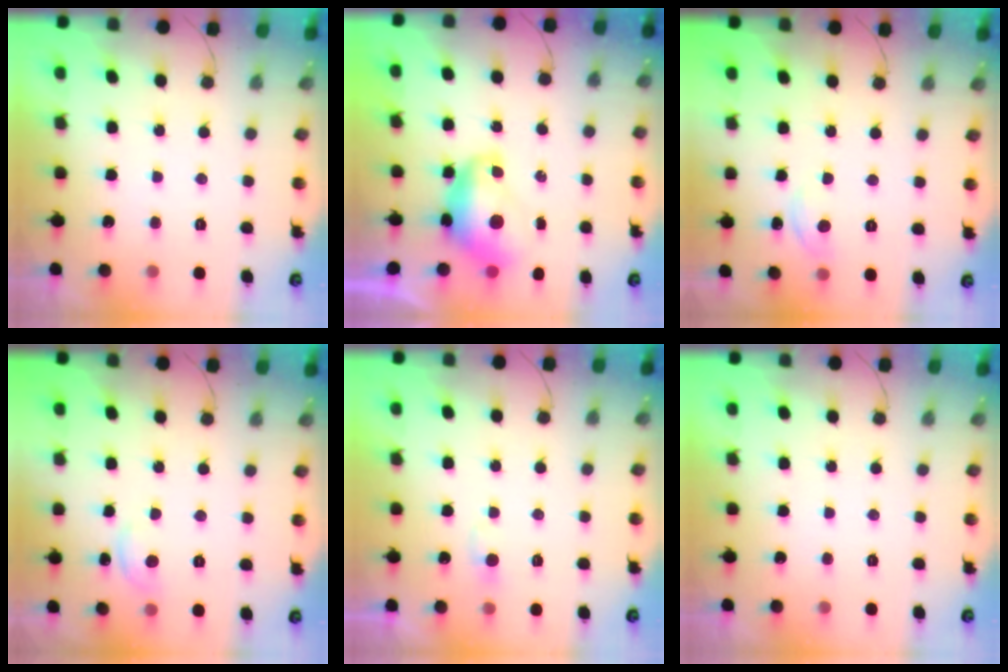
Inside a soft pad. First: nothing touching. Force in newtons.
{"total": 8.5, "press": 8.4, "slide": 0.9}
{"total": 5.1, "press": 5.0, "slide": 0.6}
{"total": 5.0, "press": 5.0, "slide": 0.2}
{"total": 3.3, "press": 3.3, "slide": 0.4}
{"total": 0.0}